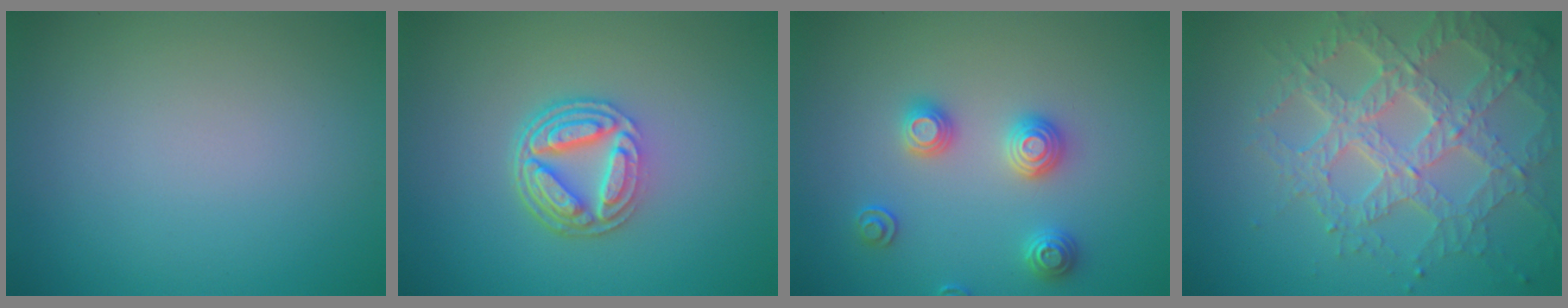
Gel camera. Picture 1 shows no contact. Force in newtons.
{"total": 5.3, "press": 3.9, "slide": 3.6}
{"total": 2.8, "press": 2.8, "slide": 0.2}
{"total": 7.0, "press": 5.1, "slide": 4.8}